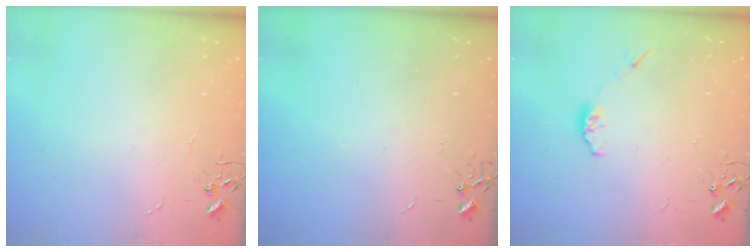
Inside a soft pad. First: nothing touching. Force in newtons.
{"total": 0.0}
{"total": 3.6, "press": 3.5, "slide": 0.5}